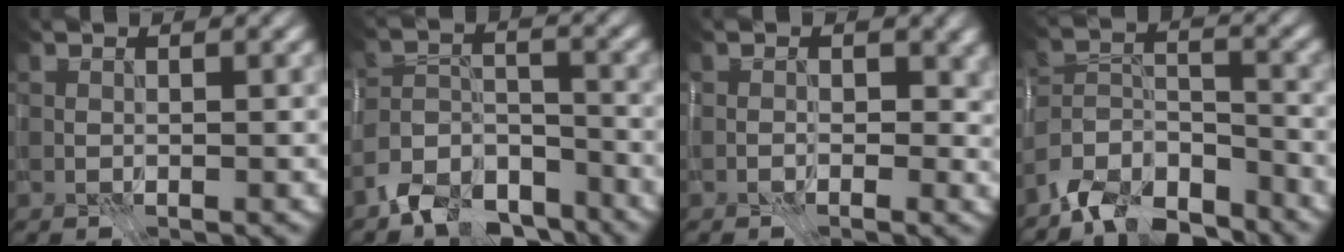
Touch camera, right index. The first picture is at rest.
{"total": 6.5, "force": [-5.3, 3.1, 2.2], "torque": [-0.037, -0.006, -0.104]}
{"total": 2.3, "force": [-0.3, 1.6, 1.6], "torque": [-0.018, -0.005, -0.011]}
{"total": 7.0, "force": [-6.1, 2.6, 2.4], "torque": [-0.040, -0.006, -0.121]}